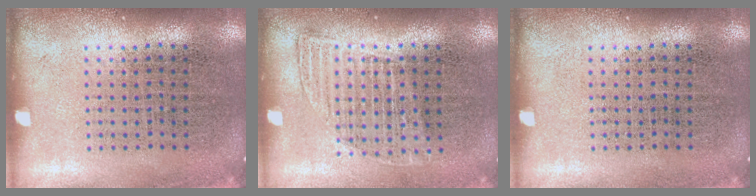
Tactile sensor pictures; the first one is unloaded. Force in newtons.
{"total": 1.1, "press": 1.0, "slide": 0.5}
{"total": 0.0}